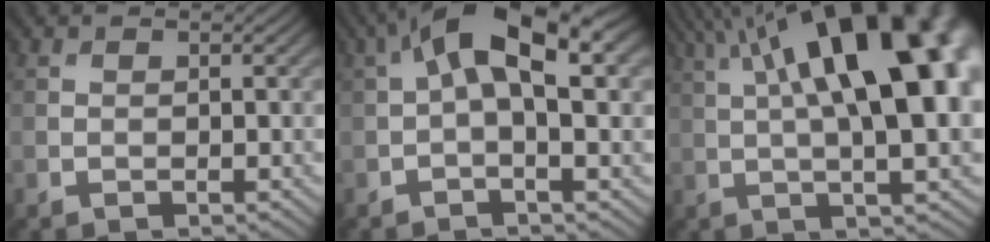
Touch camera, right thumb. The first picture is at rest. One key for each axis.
{"total": 10.7, "fx": 3.1, "fy": 4.3, "fz": 9.3, "tx": -0.176, "ty": 0.015, "tz": 0.046}
{"total": 20.2, "fx": 5.6, "fy": 7.3, "fz": 18.0, "tx": -0.259, "ty": 0.063, "tz": 0.078}